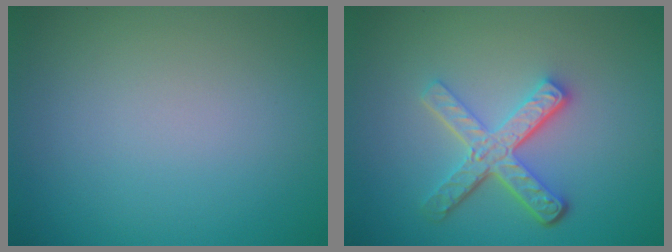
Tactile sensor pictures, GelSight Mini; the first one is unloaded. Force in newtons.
{"total": 4.9, "press": 3.6, "slide": 3.3}